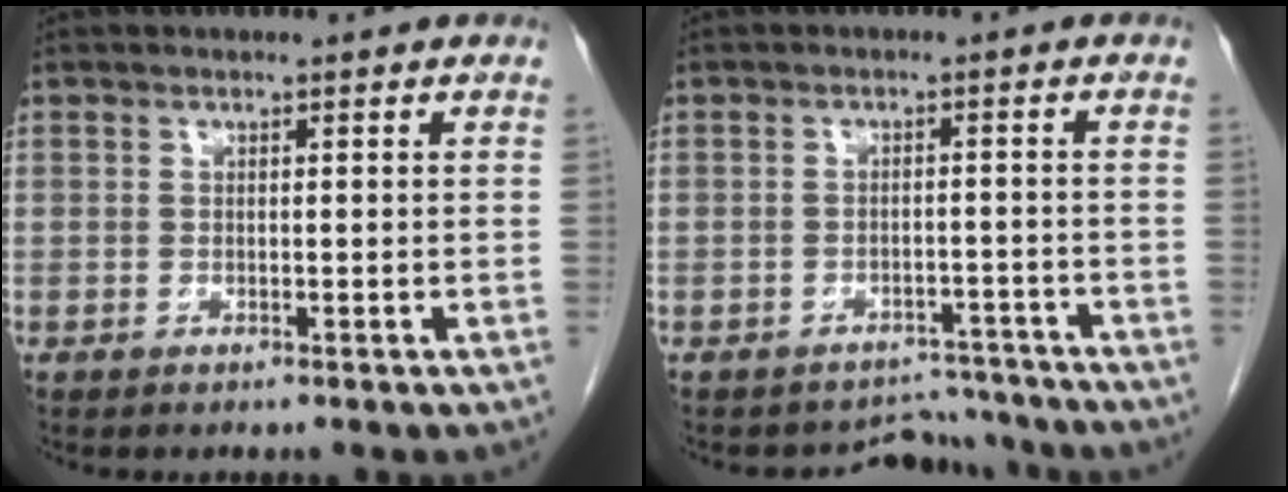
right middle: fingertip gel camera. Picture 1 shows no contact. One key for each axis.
{"total": 4.3, "fx": -3.9, "fy": 1.5, "fz": -1.2, "tx": 0.014, "ty": 0.019, "tz": -0.049}